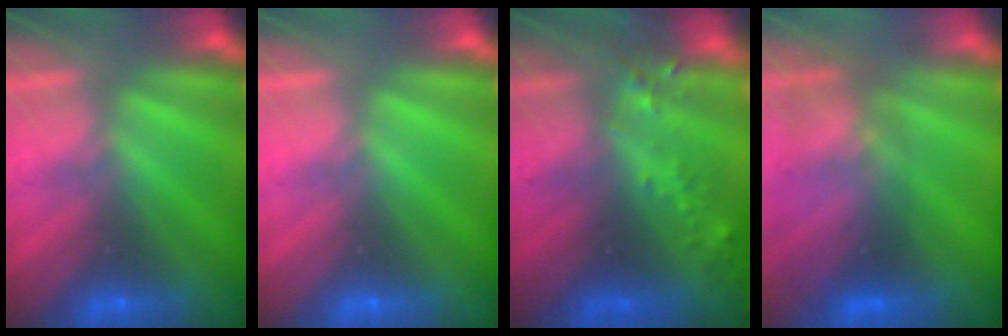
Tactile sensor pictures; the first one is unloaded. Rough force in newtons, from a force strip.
{"total": 0.0}
{"total": 5.9}
{"total": 2.7}